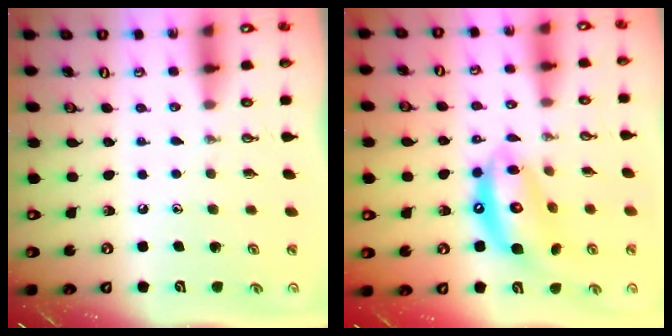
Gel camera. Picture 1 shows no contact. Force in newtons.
{"total": 13.6, "press": 13.5, "slide": 1.5}